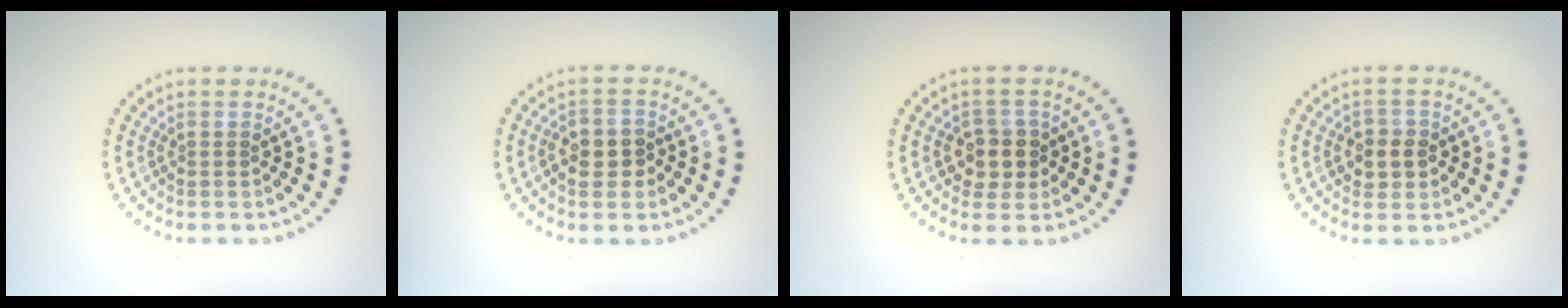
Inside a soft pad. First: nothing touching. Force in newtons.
{"total": 2.8, "press": 2.7, "slide": 0.6}
{"total": 2.7, "press": 2.5, "slide": 1.0}
{"total": 2.3, "press": 2.3, "slide": 0.6}